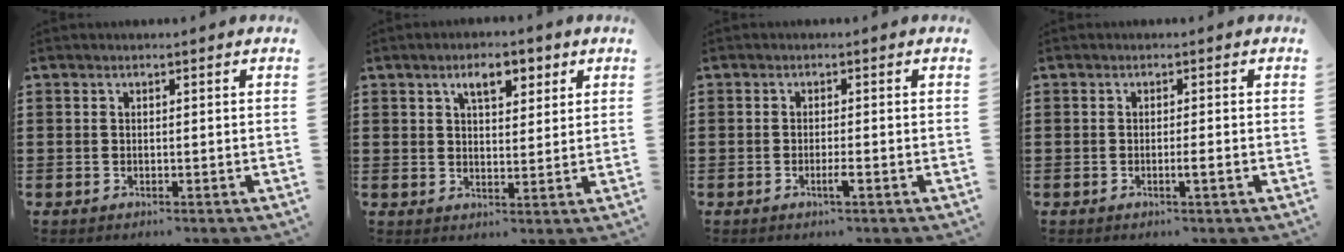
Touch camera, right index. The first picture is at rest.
{"total": 4.8, "force": [2.9, 1.9, 3.3], "torque": [-0.050, 0.000, 0.044]}
{"total": 1.8, "force": [-1.0, 0.0, 1.5], "torque": [-0.033, -0.006, -0.019]}
{"total": 1.6, "force": [-0.6, 0.0, 1.5], "torque": [-0.024, -0.002, -0.012]}